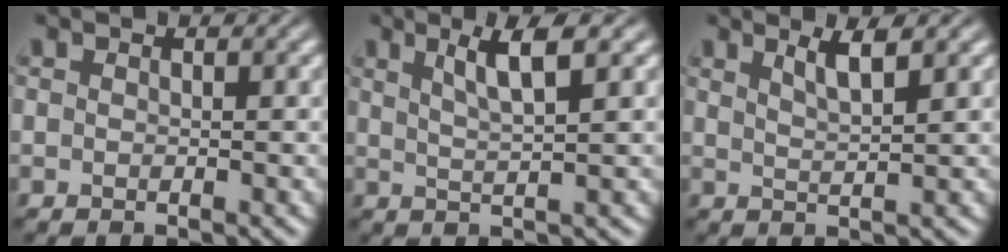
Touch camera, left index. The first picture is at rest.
{"total": 3.8, "force": [1.9, 0.7, 3.3], "torque": [-0.048, 0.003, 0.034]}
{"total": 2.5, "force": [1.5, 0.5, 1.9], "torque": [-0.023, 0.003, 0.025]}